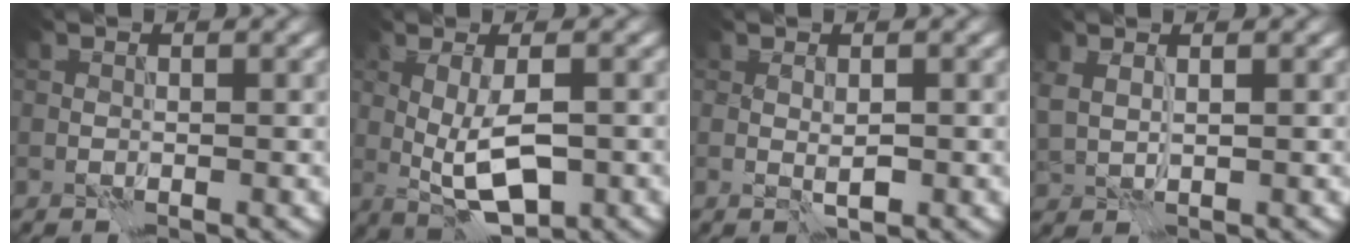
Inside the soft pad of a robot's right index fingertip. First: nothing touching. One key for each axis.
{"total": 5.3, "fx": -0.8, "fy": 1.7, "fz": 4.9, "tx": -0.095, "ty": -0.002, "tz": -0.012}
{"total": 1.3, "fx": 0.0, "fy": 0.5, "fz": 1.2, "tx": -0.024, "ty": -0.004, "tz": 0.003}
{"total": 1.8, "fx": 0.9, "fy": 0.6, "fz": 1.4, "tx": -0.033, "ty": 0.001, "tz": 0.023}